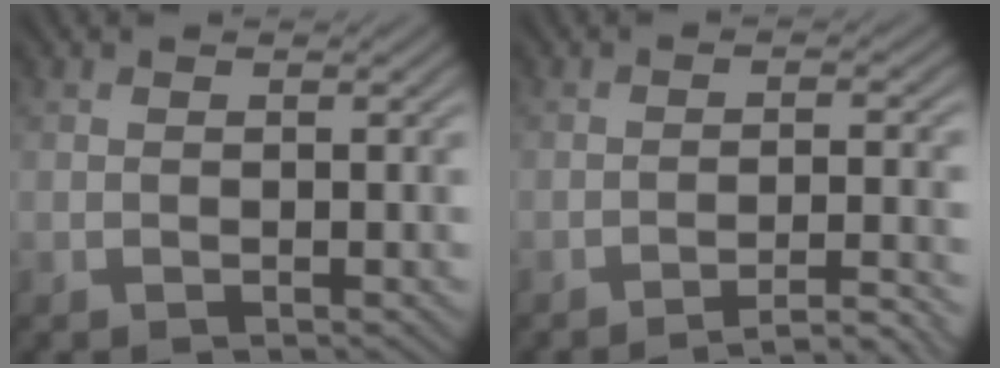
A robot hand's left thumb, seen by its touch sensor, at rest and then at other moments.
{"total": 4.2, "force": [-3.2, 0.3, 2.7], "torque": [-0.038, 0.015, -0.062]}